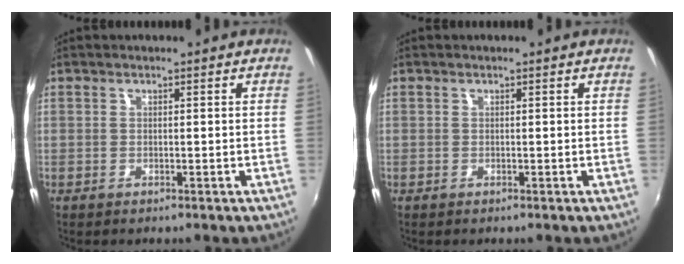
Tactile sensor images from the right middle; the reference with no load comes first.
{"total": 0.0}